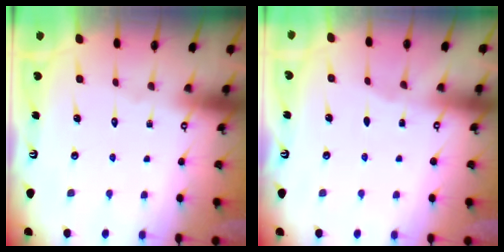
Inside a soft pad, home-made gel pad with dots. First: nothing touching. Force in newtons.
{"total": 1.8, "press": 1.8, "slide": 0.2}